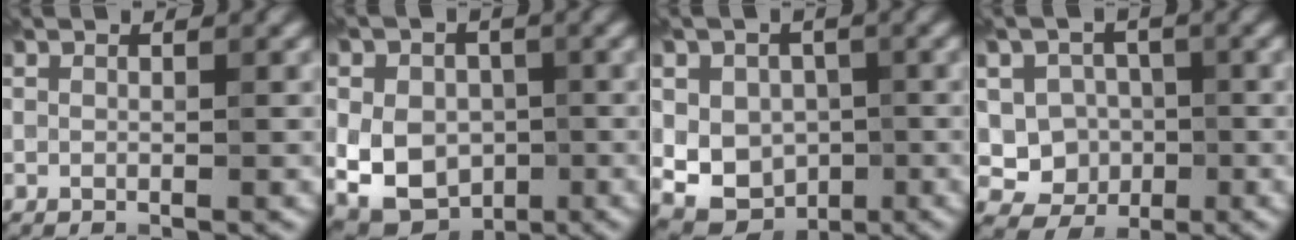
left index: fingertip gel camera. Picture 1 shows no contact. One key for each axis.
{"total": 7.2, "fx": -0.9, "fy": 5.6, "fz": 4.4, "tx": -0.069, "ty": -0.009, "tz": -0.020}
{"total": 6.0, "fx": 0.2, "fy": 5.1, "fz": 3.2, "tx": -0.042, "ty": -0.004, "tz": -0.006}
{"total": 4.5, "fx": -0.5, "fy": 4.1, "fz": 1.6, "tx": -0.006, "ty": 0.000, "tz": -0.021}